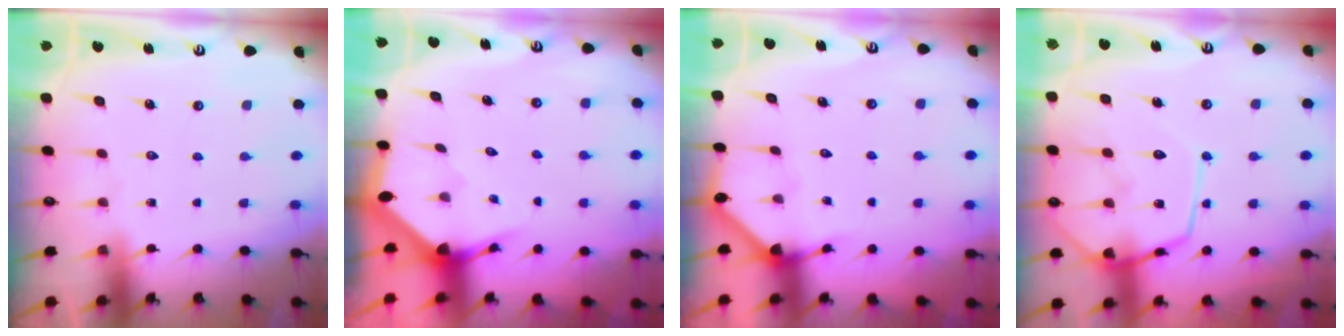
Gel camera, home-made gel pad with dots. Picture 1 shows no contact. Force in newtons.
{"total": 2.9, "press": 2.9, "slide": 0.2}
{"total": 2.7, "press": 2.7, "slide": 0.1}
{"total": 14.1, "press": 14.1, "slide": 1.3}